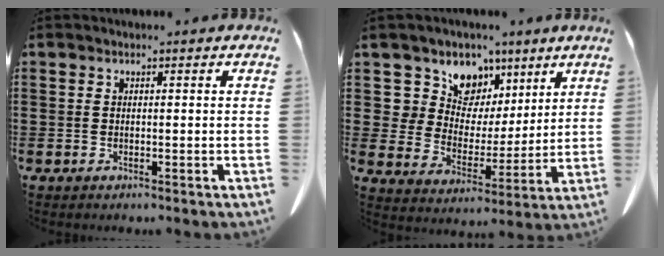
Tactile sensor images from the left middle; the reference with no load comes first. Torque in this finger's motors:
{"motor_torque": [2.14, 0.00, 0.17, 0.02]}